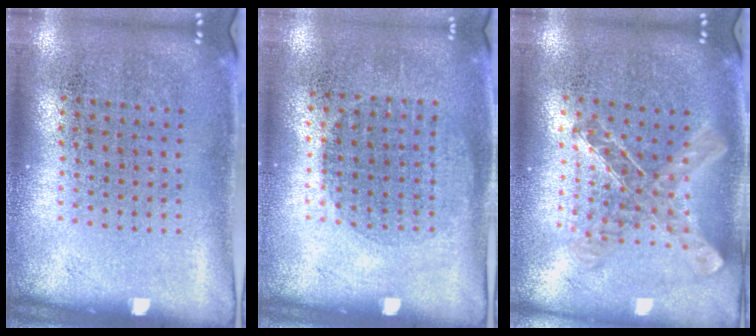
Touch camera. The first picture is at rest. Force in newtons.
{"total": 1.0, "press": 0.9, "slide": 0.4}
{"total": 0.9, "press": 0.9, "slide": 0.1}